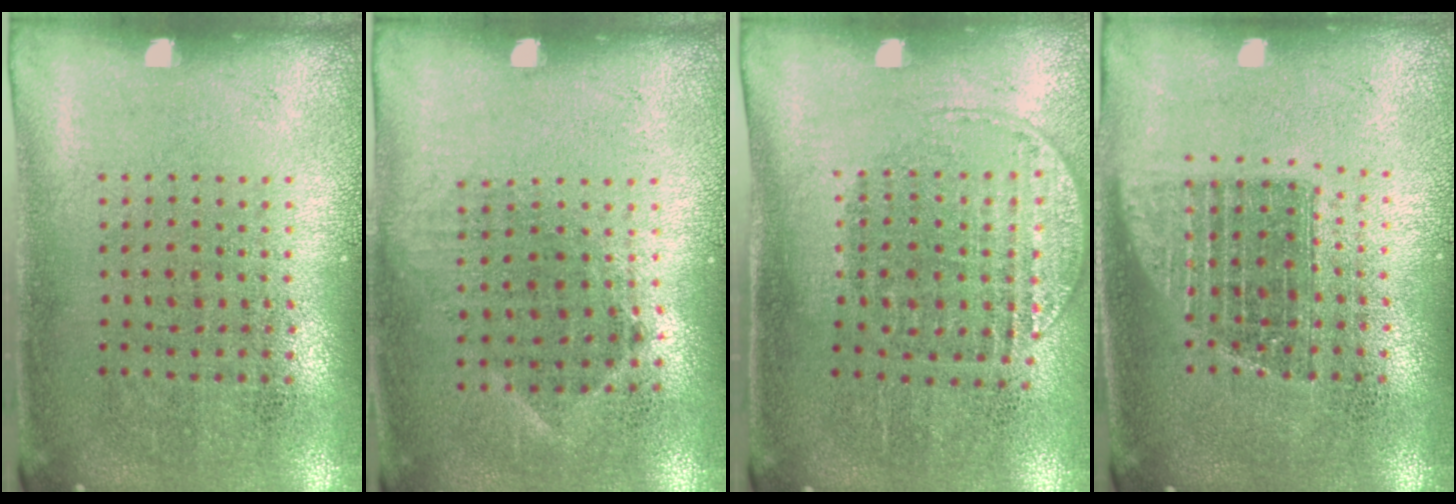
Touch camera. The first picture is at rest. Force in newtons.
{"total": 0.9, "press": 0.6, "slide": 0.6}
{"total": 1.3, "press": 1.1, "slide": 0.7}
{"total": 1.3, "press": 1.1, "slide": 0.7}